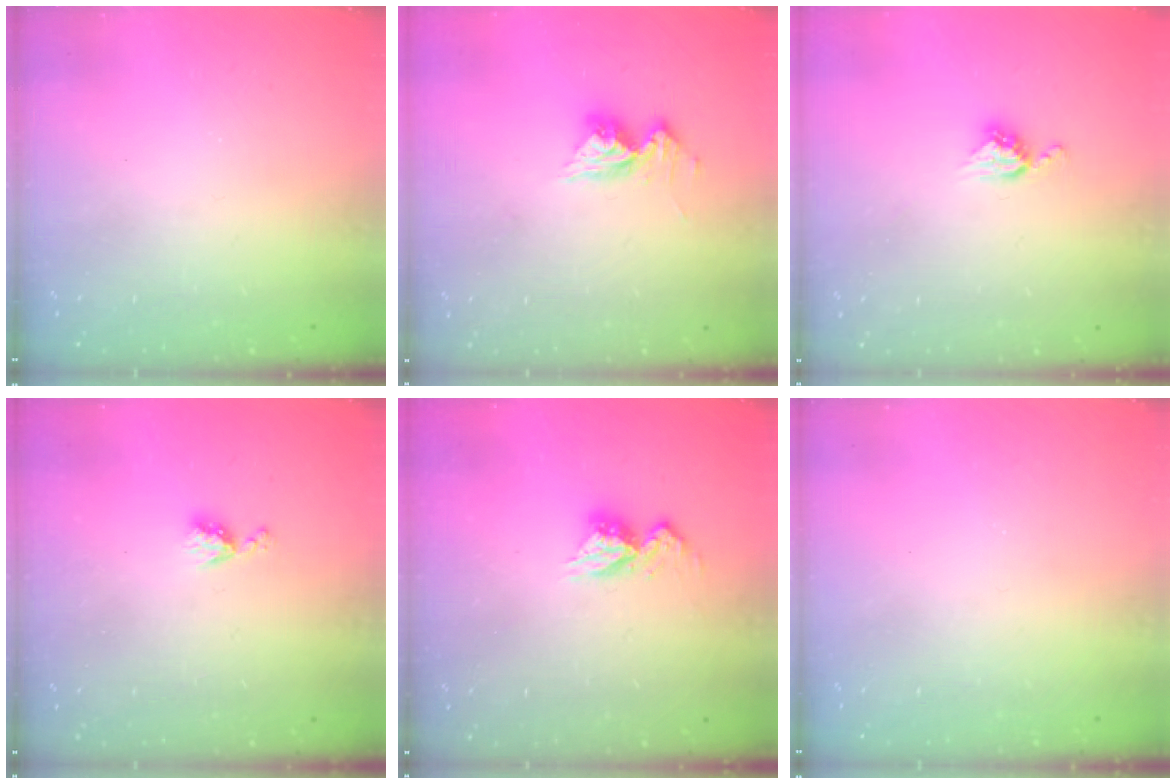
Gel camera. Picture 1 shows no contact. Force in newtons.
{"total": 10.4, "press": 10.4, "slide": 0.9}
{"total": 6.3, "press": 6.3, "slide": 0.4}
{"total": 4.9, "press": 4.9, "slide": 0.6}
{"total": 9.5, "press": 9.5, "slide": 0.9}
{"total": 0.0}